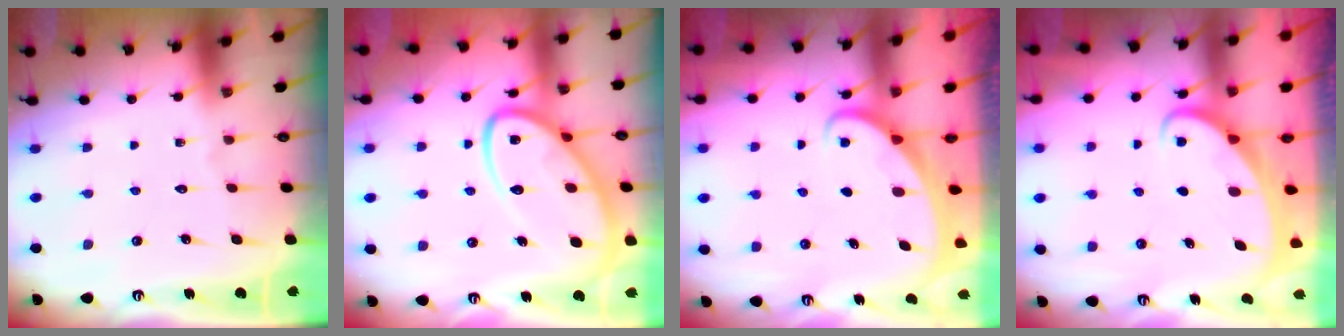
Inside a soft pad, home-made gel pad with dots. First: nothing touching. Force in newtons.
{"total": 15.3, "press": 15.3, "slide": 1.4}
{"total": 1.7, "press": 1.7, "slide": 0.2}
{"total": 2.1, "press": 2.1, "slide": 0.0}